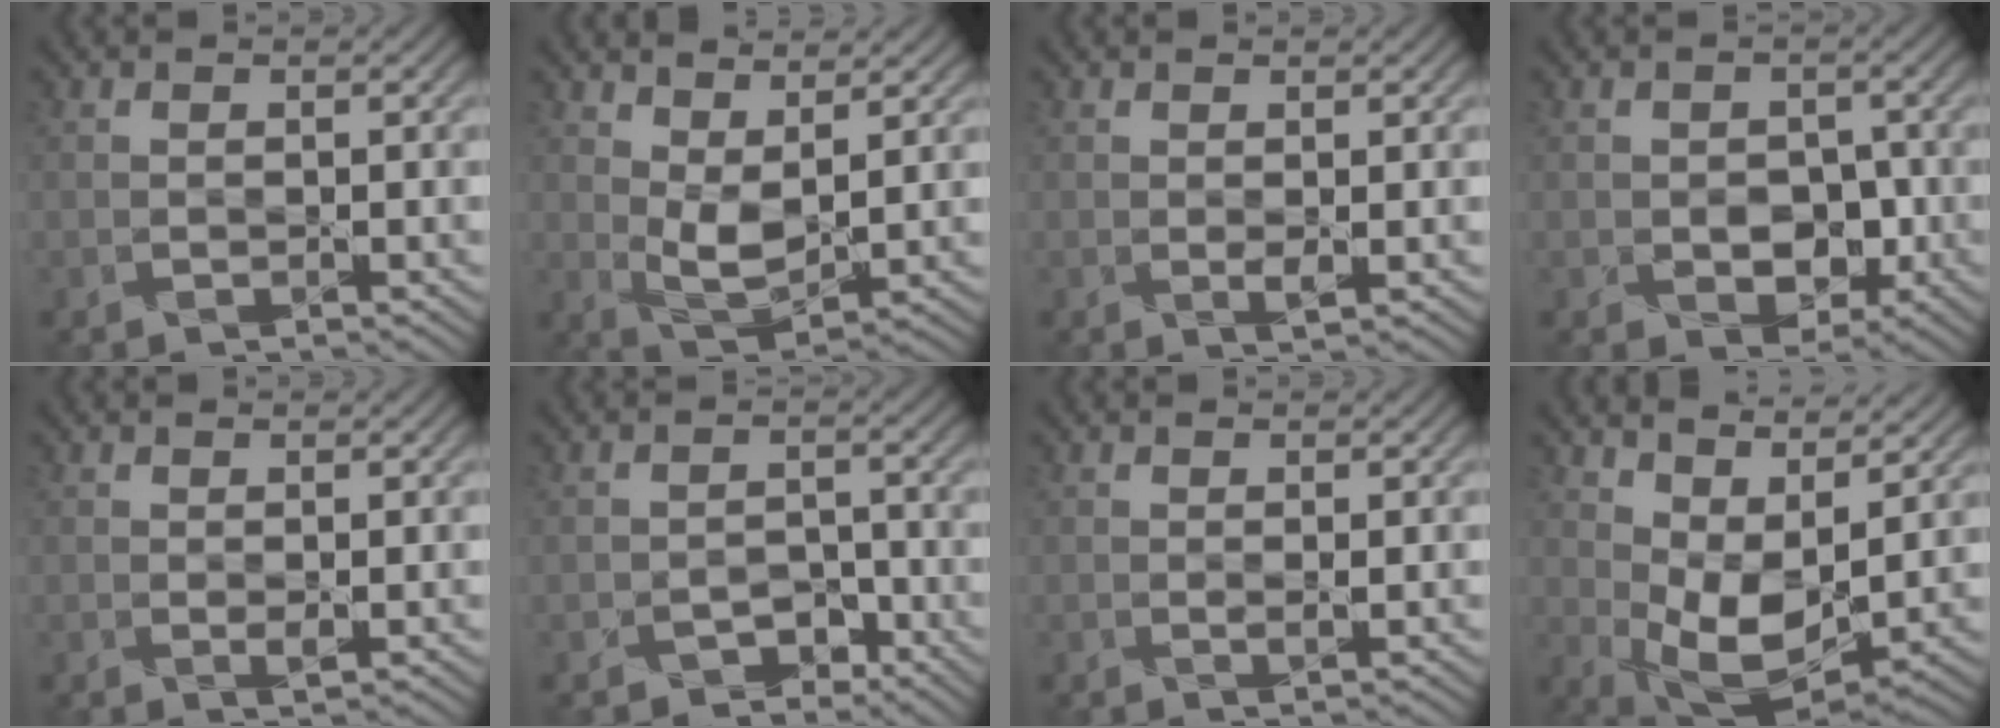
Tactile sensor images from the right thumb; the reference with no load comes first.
{"total": 5.2, "force": [2.6, 2.3, 3.8], "torque": [-0.086, -0.002, 0.050]}
{"total": 0.9, "force": [0.3, 0.3, 0.8], "torque": [-0.018, -0.004, 0.007]}
{"total": 4.0, "force": [-1.1, 3.1, 2.2], "torque": [-0.029, -0.005, -0.019]}
{"total": 0.9, "force": [0.4, 0.4, 0.7], "torque": [-0.015, -0.003, 0.010]}
{"total": 2.5, "force": [-2.1, 1.4, 0.4], "torque": [0.002, 0.005, -0.035]}
{"total": 0.7, "force": [0.4, 0.1, 0.5], "torque": [-0.010, -0.001, 0.006]}
{"total": 9.3, "force": [4.4, 4.7, 6.7], "torque": [-0.136, -0.006, 0.082]}